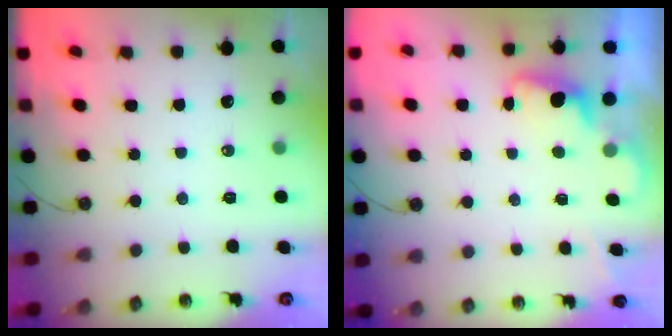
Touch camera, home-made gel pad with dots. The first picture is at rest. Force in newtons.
{"total": 2.0, "press": 1.8, "slide": 0.9}